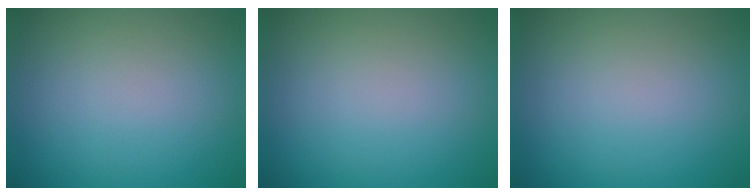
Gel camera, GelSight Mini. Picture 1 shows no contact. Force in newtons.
{"total": 0.0}
{"total": 0.0}